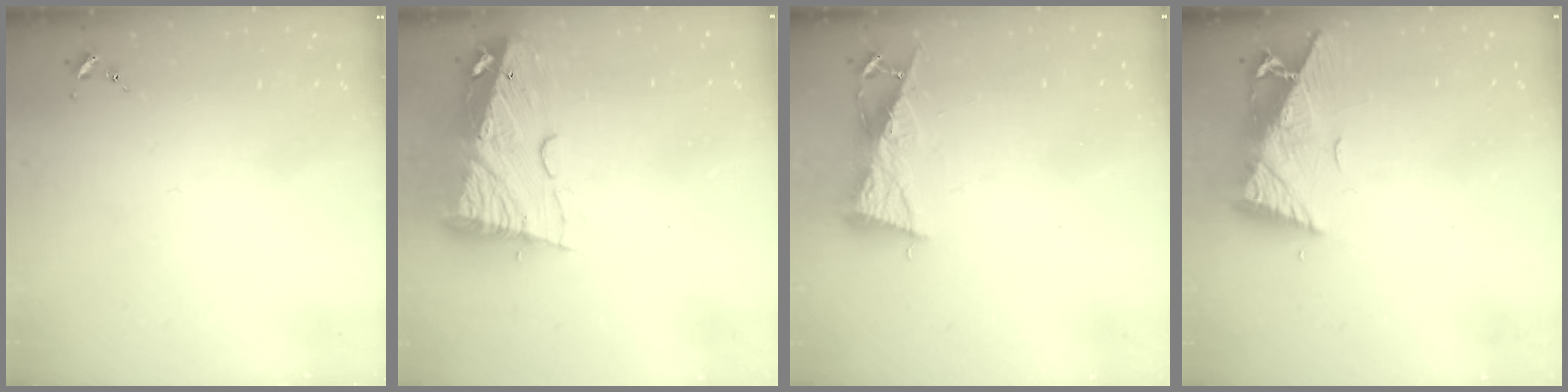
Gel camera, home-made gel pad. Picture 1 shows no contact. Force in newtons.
{"total": 14.4, "press": 14.3, "slide": 1.4}
{"total": 9.0, "press": 9.0, "slide": 0.5}
{"total": 10.2, "press": 10.1, "slide": 1.1}